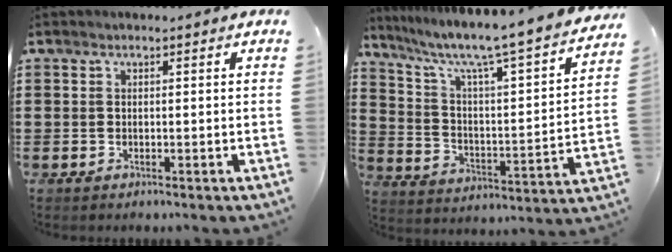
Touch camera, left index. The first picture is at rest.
{"total": 6.1, "force": [5.1, 0.0, 3.4], "torque": [-0.092, -0.055, 0.074]}